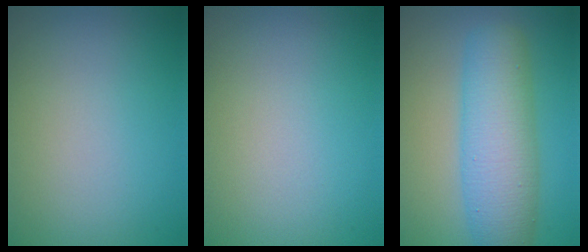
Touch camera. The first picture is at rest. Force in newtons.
{"total": 0.0}
{"total": 7.4, "press": 7.4, "slide": 0.1}